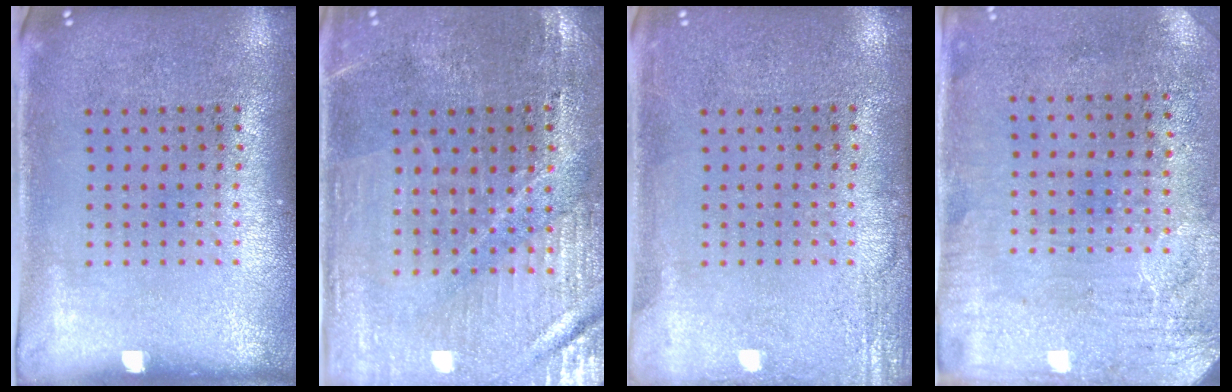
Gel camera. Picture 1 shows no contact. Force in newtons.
{"total": 1.3, "press": 1.3, "slide": 0.2}
{"total": 2.2, "press": 2.2, "slide": 0.4}
{"total": 3.5, "press": 2.8, "slide": 2.0}